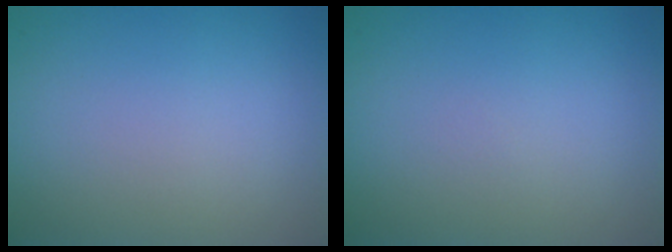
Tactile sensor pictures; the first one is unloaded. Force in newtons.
{"total": 0.0}